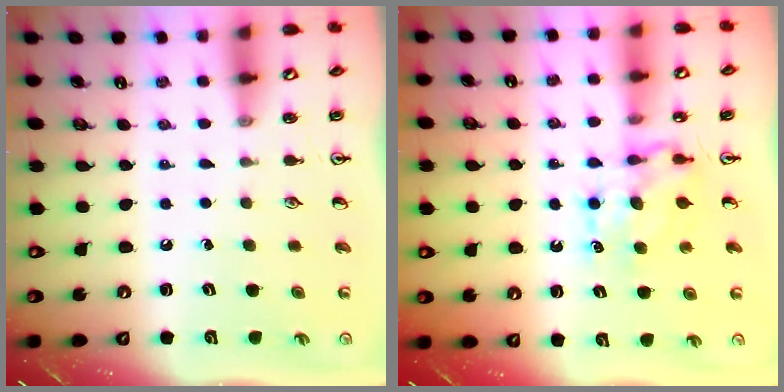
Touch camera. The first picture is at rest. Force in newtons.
{"total": 6.8, "press": 6.8, "slide": 0.5}